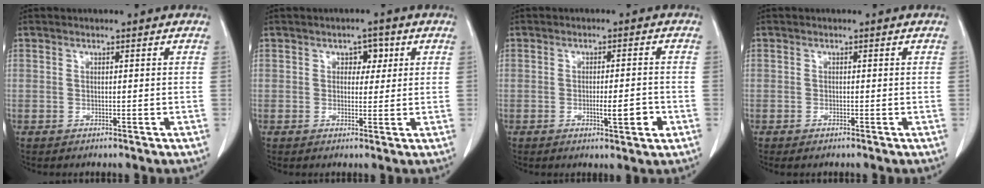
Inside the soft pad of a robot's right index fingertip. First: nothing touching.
{"total": 2.8, "force": [1.0, 1.9, 1.8], "torque": [-0.016, 0.007, 0.012]}
{"total": 4.4, "force": [-1.5, 0.6, 4.1], "torque": [-0.059, -0.002, -0.020]}
{"total": 0.7, "force": [-0.6, 0.1, 0.4], "torque": [-0.011, -0.003, -0.009]}